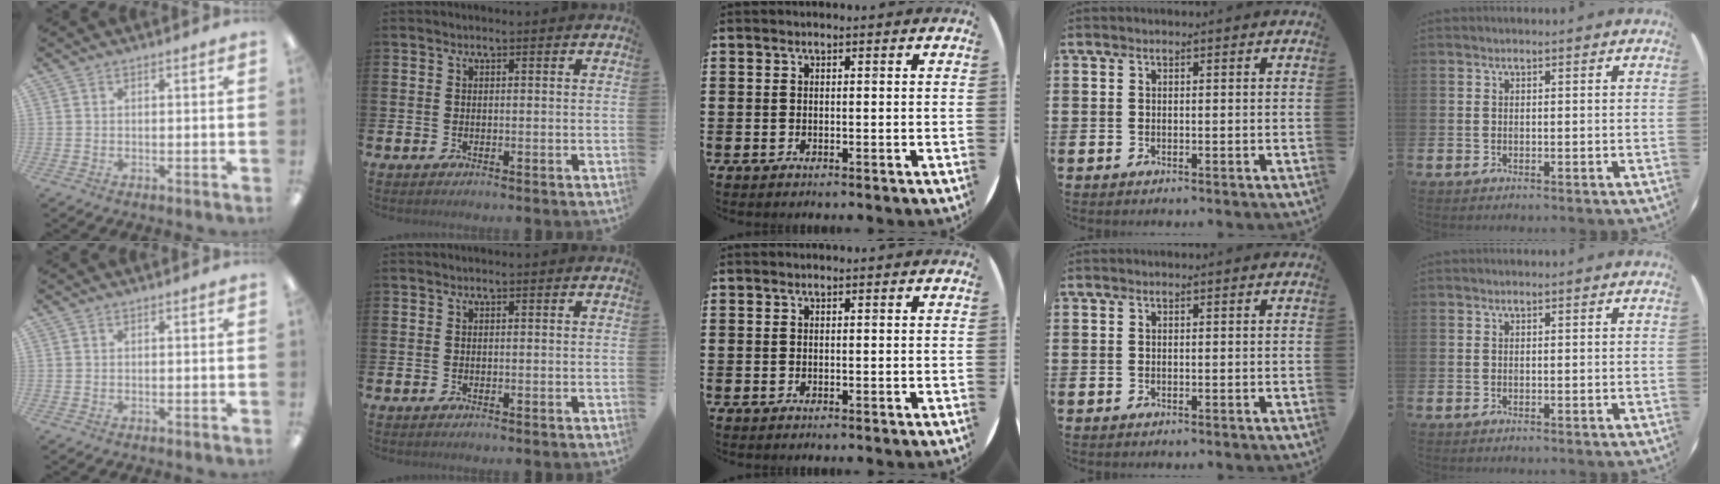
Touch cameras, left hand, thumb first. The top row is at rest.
{}